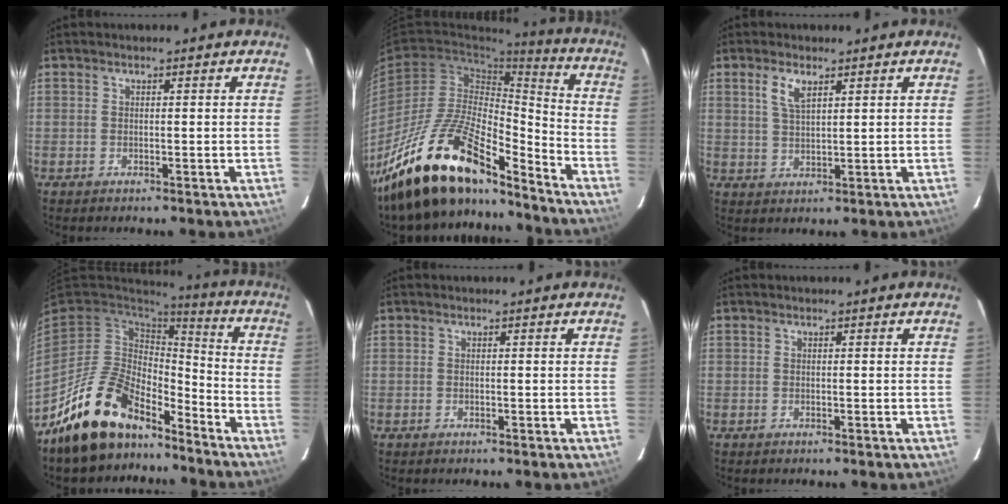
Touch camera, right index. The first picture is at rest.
{"total": 23.0, "force": [-17.5, 7.3, 13.0], "torque": [-0.245, -0.007, -0.308]}
{"total": 4.1, "force": [2.2, 1.6, 3.1], "torque": [-0.060, 0.002, 0.044]}
{"total": 17.3, "force": [-13.3, 7.9, 7.7], "torque": [-0.168, 0.012, -0.222]}
{"total": 0.0}
{"total": 0.0}